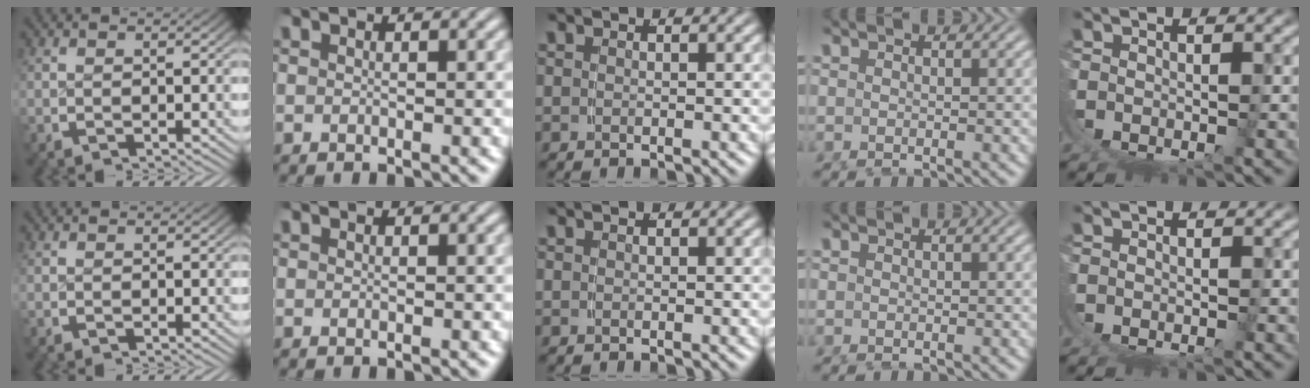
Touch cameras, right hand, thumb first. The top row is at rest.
{}